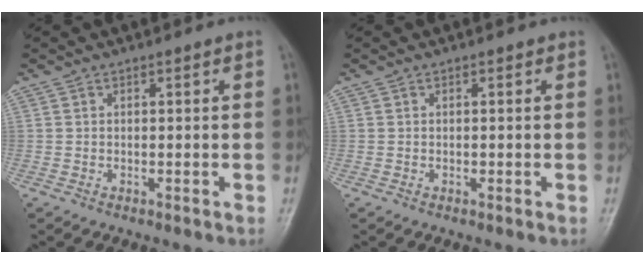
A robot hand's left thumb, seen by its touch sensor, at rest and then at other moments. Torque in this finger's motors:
{"motor_torque": [-0.02, -0.02, 0.06, 0.04, 0.00]}